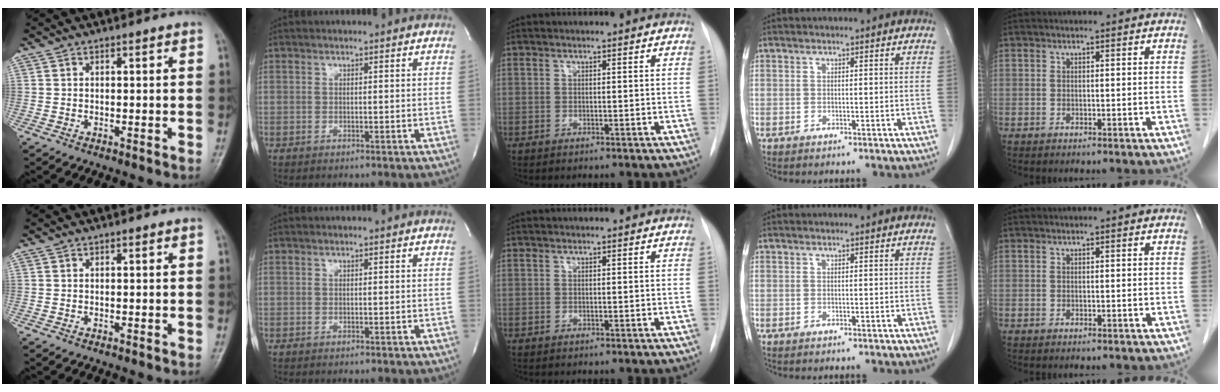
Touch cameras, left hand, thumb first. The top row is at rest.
{}